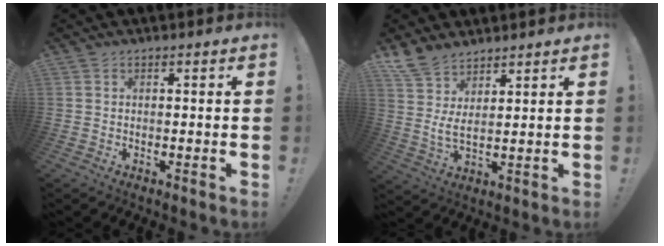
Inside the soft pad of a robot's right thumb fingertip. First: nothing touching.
{"total": 7.7, "force": [5.7, 2.8, 4.3], "torque": [-0.090, -0.026, 0.110]}